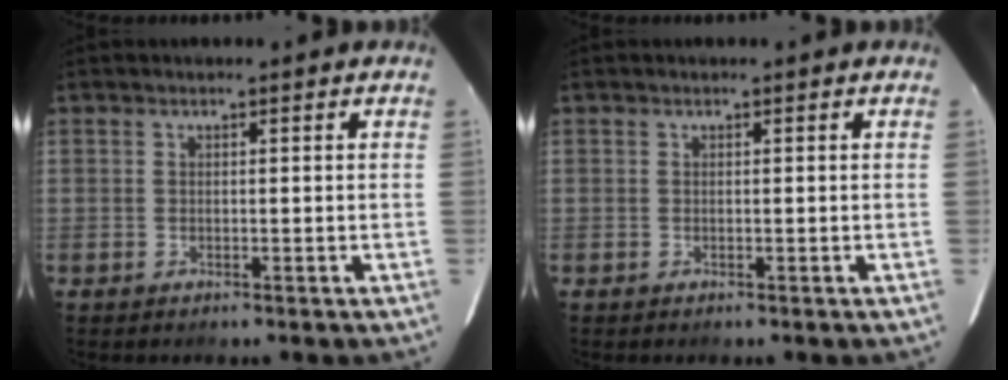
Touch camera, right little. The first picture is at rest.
{"total": 0.0}